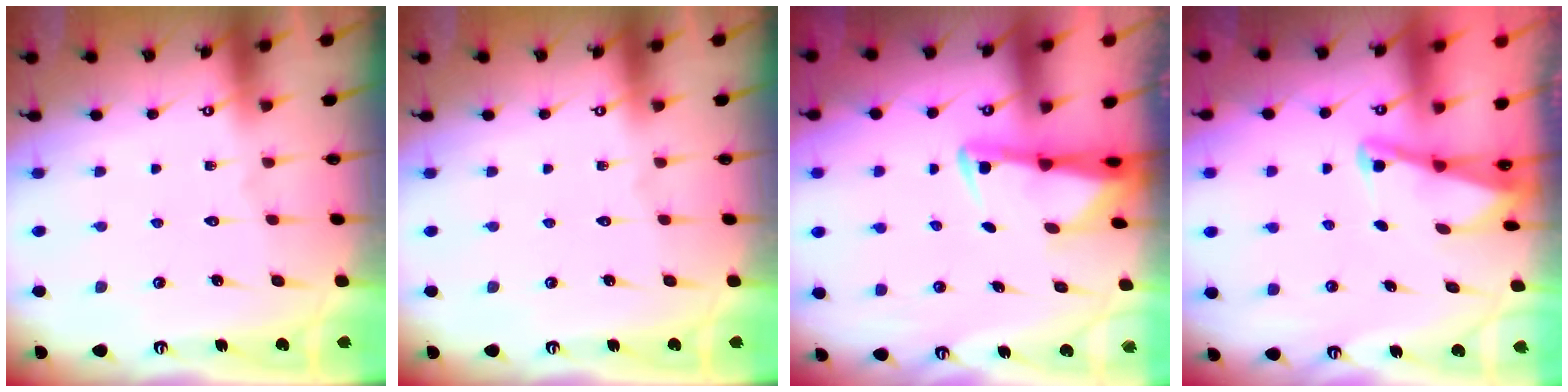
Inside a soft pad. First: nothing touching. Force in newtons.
{"total": 0.0}
{"total": 2.9, "press": 2.9, "slide": 0.6}
{"total": 2.1, "press": 2.0, "slide": 0.4}